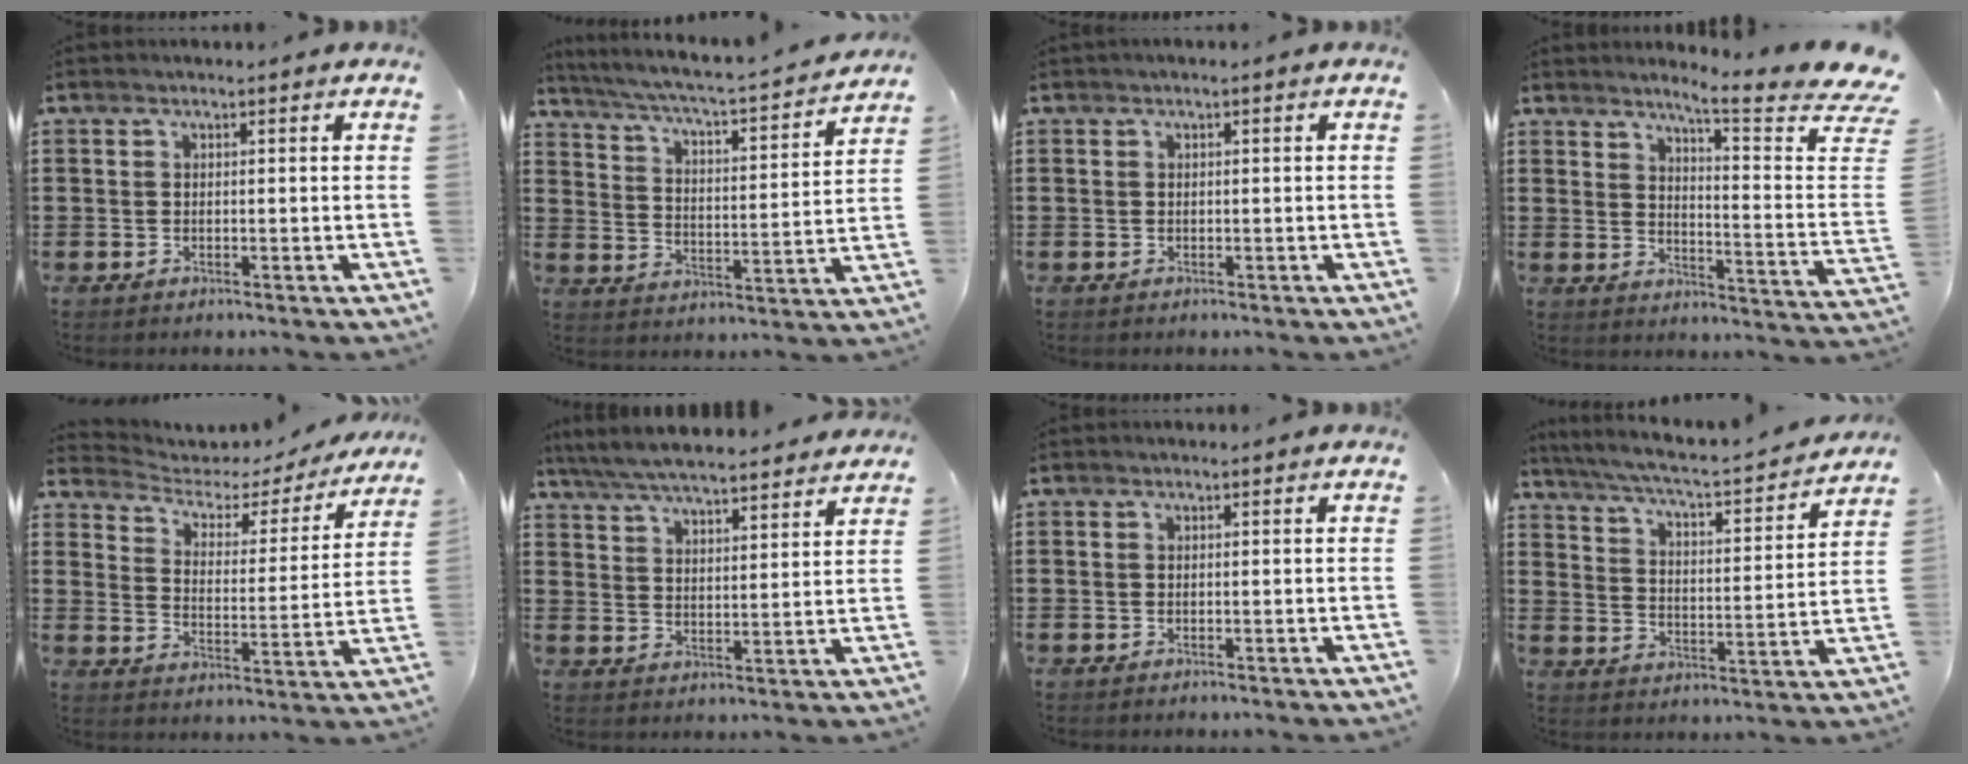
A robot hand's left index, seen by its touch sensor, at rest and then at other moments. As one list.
[{"total": 3.6, "force": [3.2, -0.4, 1.5], "torque": [-0.051, -0.039, 0.042]}, {"total": 0.0}, {"total": 6.4, "force": [5.1, -0.7, 3.8], "torque": [-0.073, -0.051, 0.074]}, {"total": 3.0, "force": [2.5, 1.4, 1.0], "torque": [-0.040, -0.021, 0.031]}, {"total": 6.0, "force": [5.8, 0.4, 1.6], "torque": [-0.055, -0.028, 0.102]}, {"total": 0.0}, {"total": 4.1, "force": [3.8, -0.2, 1.6], "torque": [-0.055, -0.037, 0.052]}]